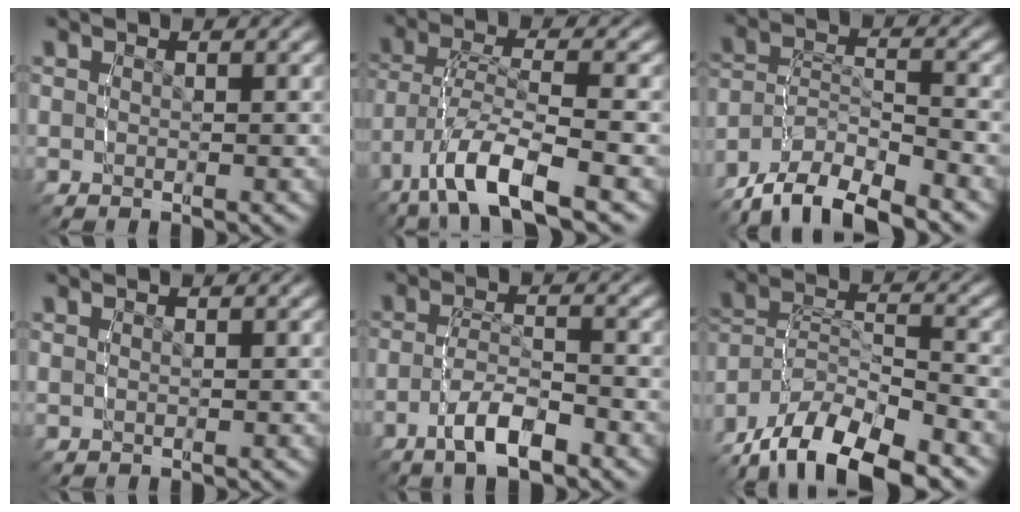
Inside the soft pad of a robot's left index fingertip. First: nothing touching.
{"total": 5.3, "force": [-2.3, 2.1, 4.3], "torque": [-0.107, -0.023, -0.022]}
{"total": 8.6, "force": [-5.4, 5.8, 3.1], "torque": [-0.076, -0.014, -0.094]}
{"total": 0.0}
{"total": 3.4, "force": [-2.3, 0.9, 2.4], "torque": [-0.046, 0.000, -0.039]}
{"total": 10.1, "force": [-5.2, 7.0, 5.0], "torque": [-0.122, -0.030, -0.081]}